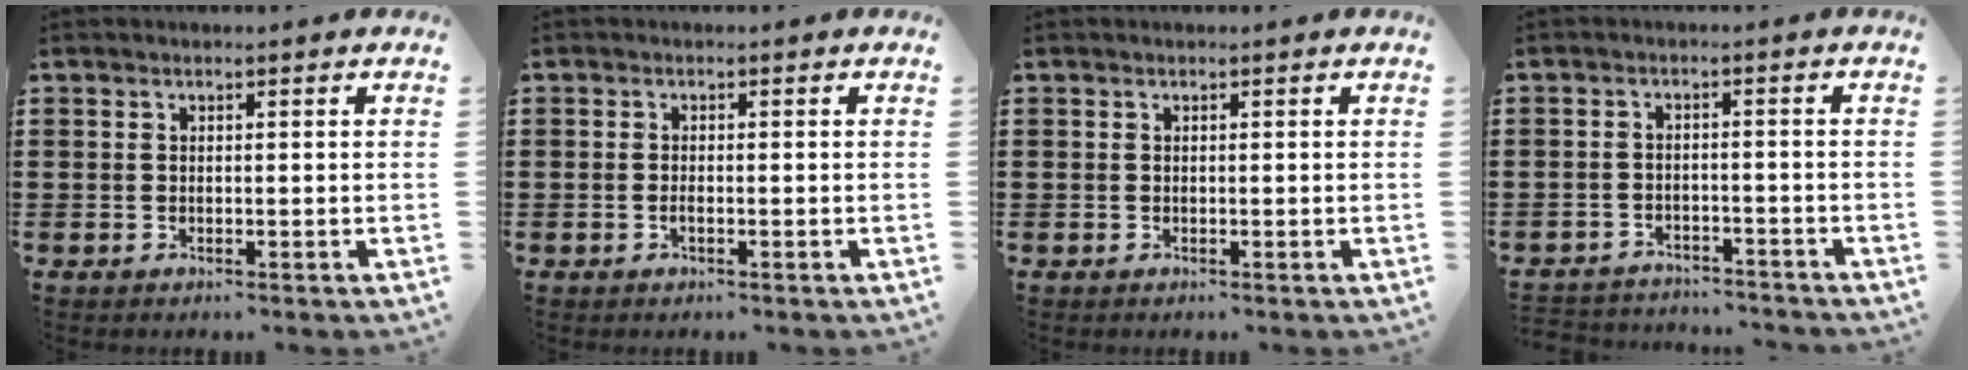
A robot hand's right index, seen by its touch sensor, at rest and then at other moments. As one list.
[{"total": 0.7, "force": [-0.4, 0.1, 0.6], "torque": [-0.012, -0.004, -0.006]}, {"total": 0.0}, {"total": 3.0, "force": [-2.9, 0.3, -0.1], "torque": [-0.006, -0.001, -0.064]}]